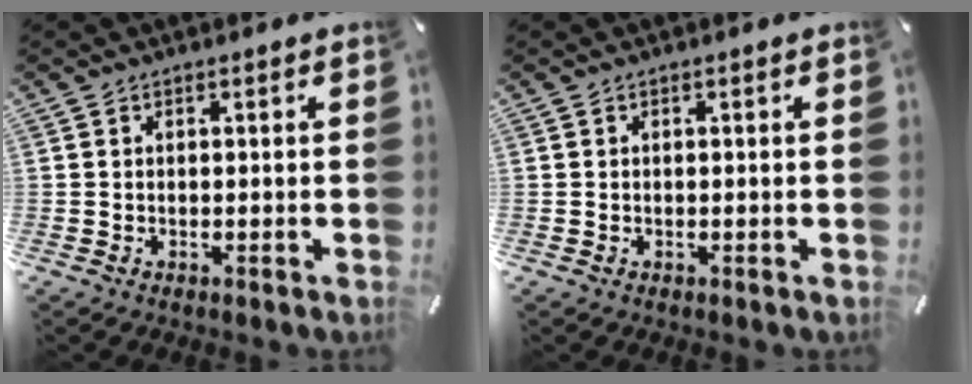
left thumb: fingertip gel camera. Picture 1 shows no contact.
{"total": 0.0}